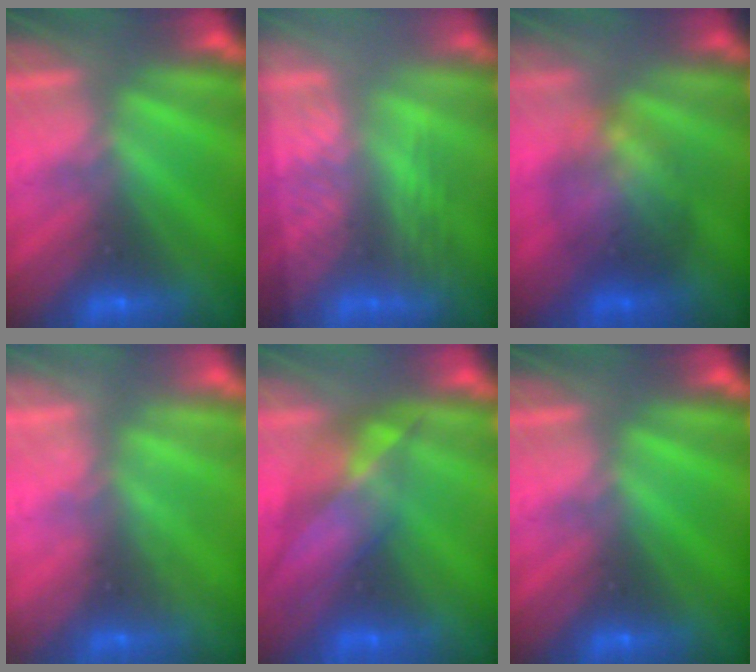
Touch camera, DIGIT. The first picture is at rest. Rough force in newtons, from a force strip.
{"total": 2.9}
{"total": 7.3}
{"total": 2.0}
{"total": 3.8}
{"total": 0.0}